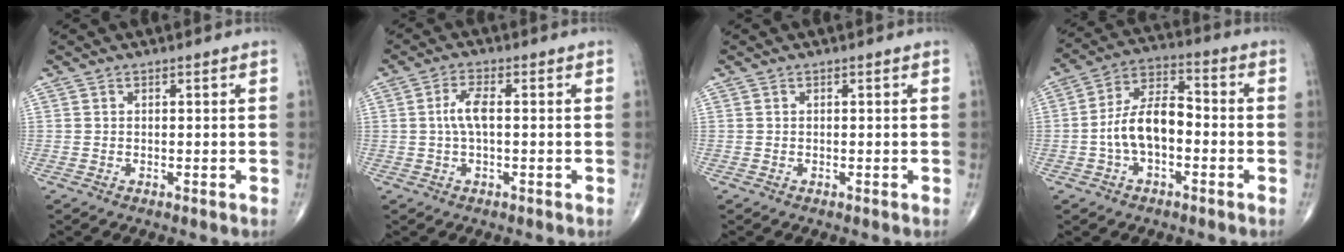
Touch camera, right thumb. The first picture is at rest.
{"total": 4.1, "force": [0.1, 1.4, 3.8], "torque": [-0.090, 0.009, -0.001]}
{"total": 0.0}
{"total": 10.7, "force": [-2.0, 5.9, 8.8], "torque": [-0.156, 0.043, -0.047]}